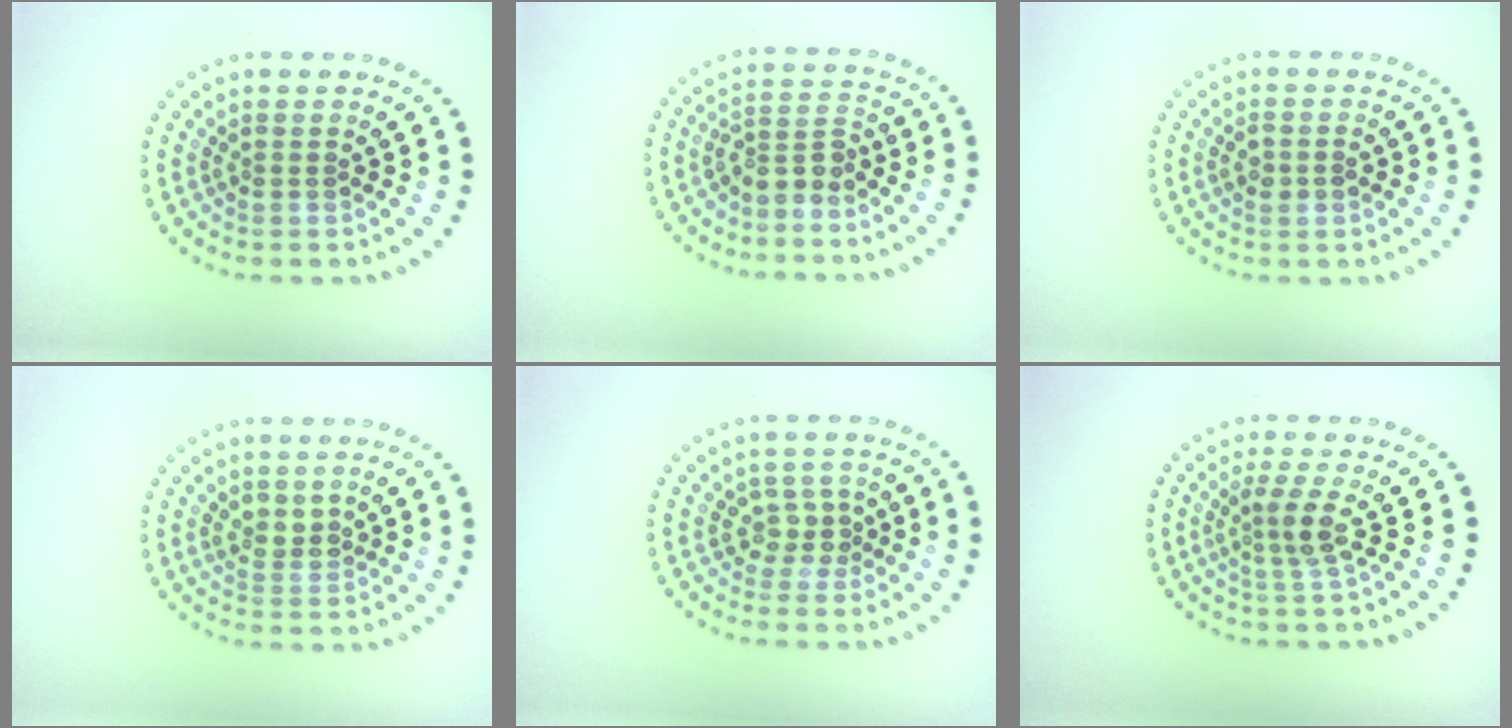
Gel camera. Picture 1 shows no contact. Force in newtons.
{"total": 2.5, "press": 1.9, "slide": 1.6}
{"total": 1.5, "press": 1.5, "slide": 0.3}
{"total": 1.7, "press": 1.5, "slide": 0.8}
{"total": 2.0, "press": 1.5, "slide": 1.3}
{"total": 2.3, "press": 1.7, "slide": 1.5}